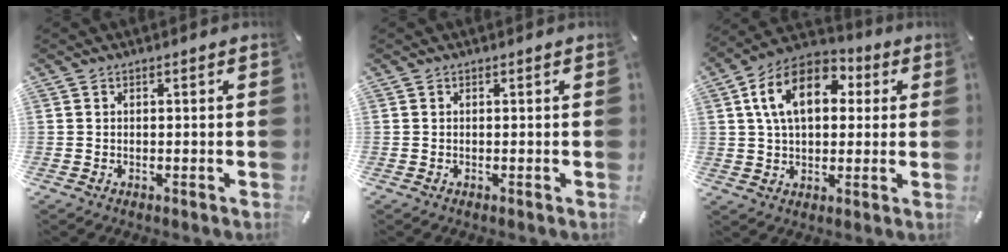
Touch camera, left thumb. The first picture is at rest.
{"total": 0.0}
{"total": 14.7, "force": [4.3, 9.6, 10.4], "torque": [-0.197, 0.010, 0.072]}